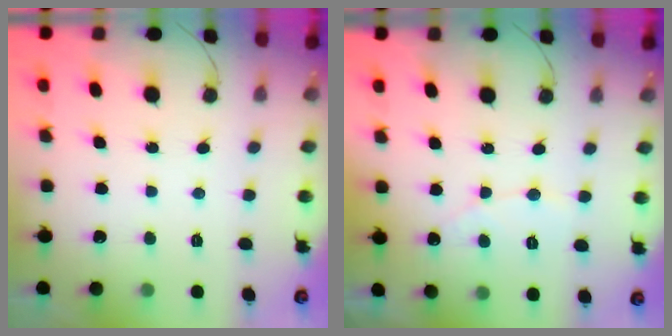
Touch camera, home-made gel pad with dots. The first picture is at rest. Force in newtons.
{"total": 4.8, "press": 4.8, "slide": 0.3}